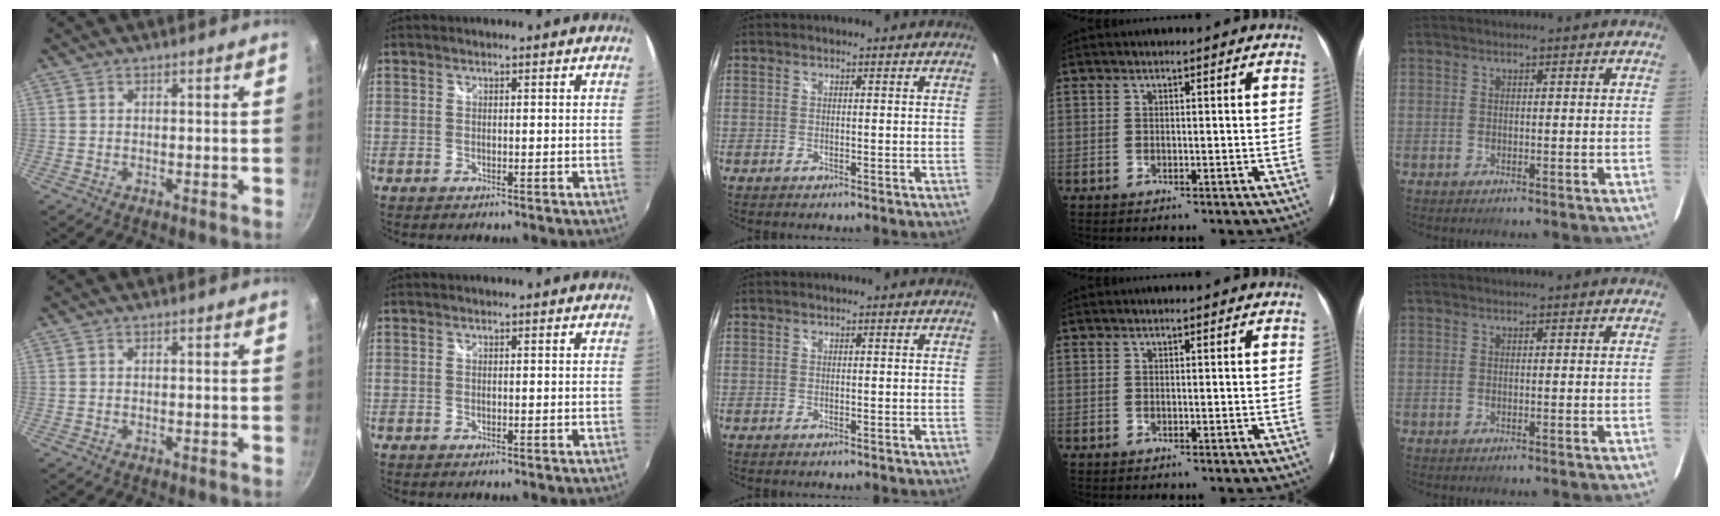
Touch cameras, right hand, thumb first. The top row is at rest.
{}